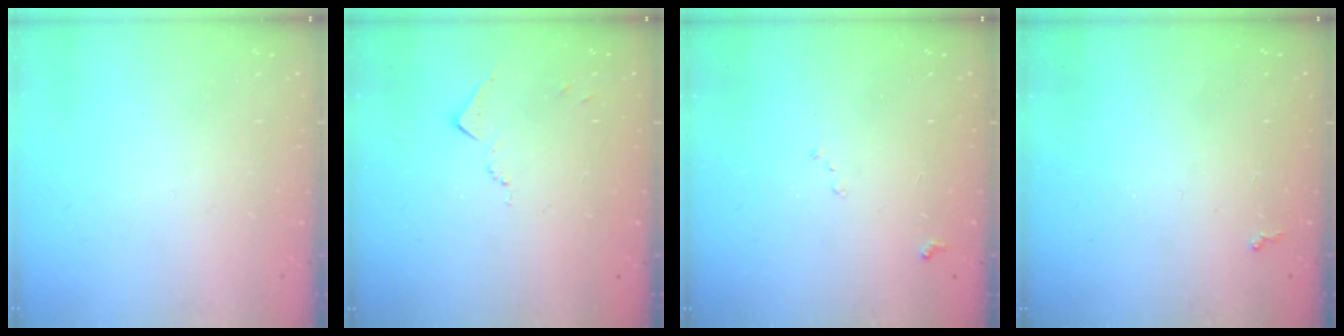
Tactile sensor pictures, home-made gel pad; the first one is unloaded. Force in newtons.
{"total": 7.0, "press": 6.9, "slide": 0.8}
{"total": 7.6, "press": 7.6, "slide": 0.9}
{"total": 2.3, "press": 2.3, "slide": 0.5}